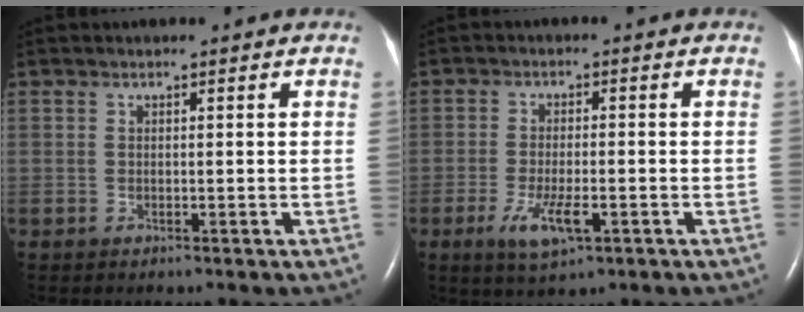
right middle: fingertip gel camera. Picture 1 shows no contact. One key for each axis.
{"total": 5.6, "fx": -2.4, "fy": 1.5, "fz": 4.8, "tx": -0.099, "ty": -0.008, "tz": -0.037}